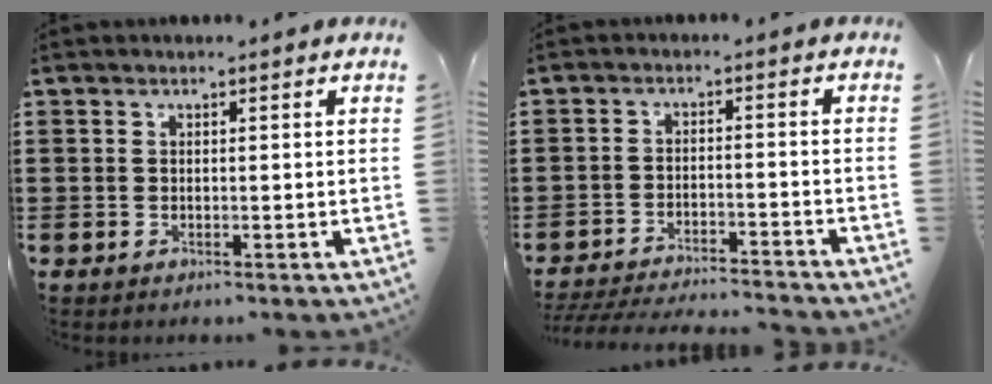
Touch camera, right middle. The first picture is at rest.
{"total": 4.4, "force": [-4.4, 0.0, 0.8], "torque": [-0.023, -0.005, -0.090]}